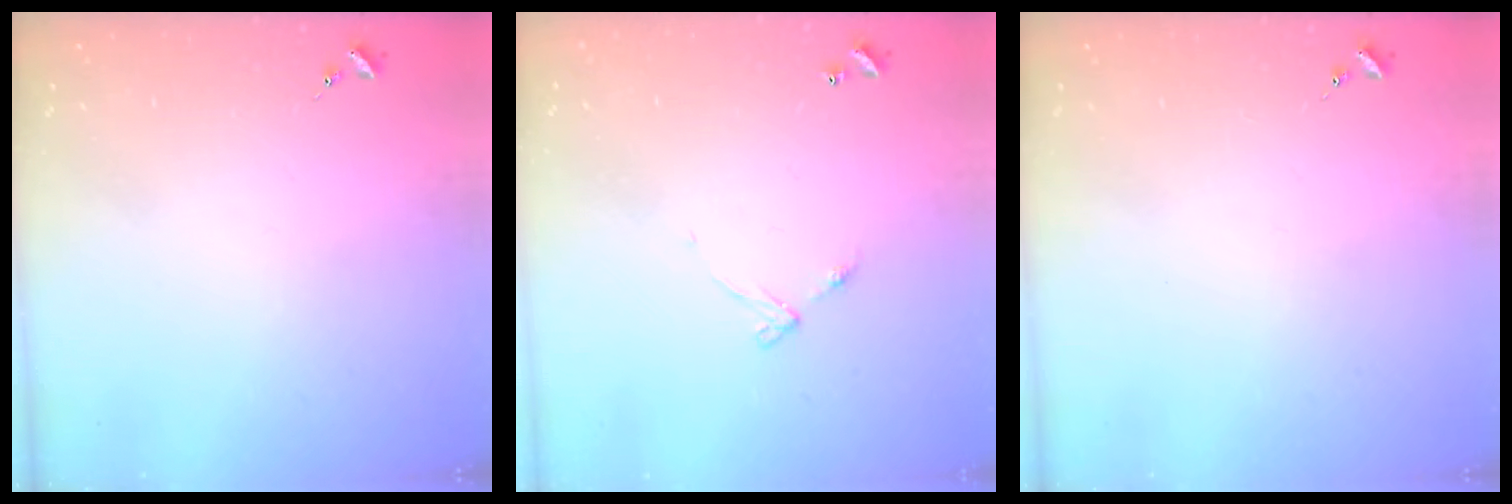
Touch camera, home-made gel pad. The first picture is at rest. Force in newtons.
{"total": 5.9, "press": 5.9, "slide": 0.6}
{"total": 0.0}